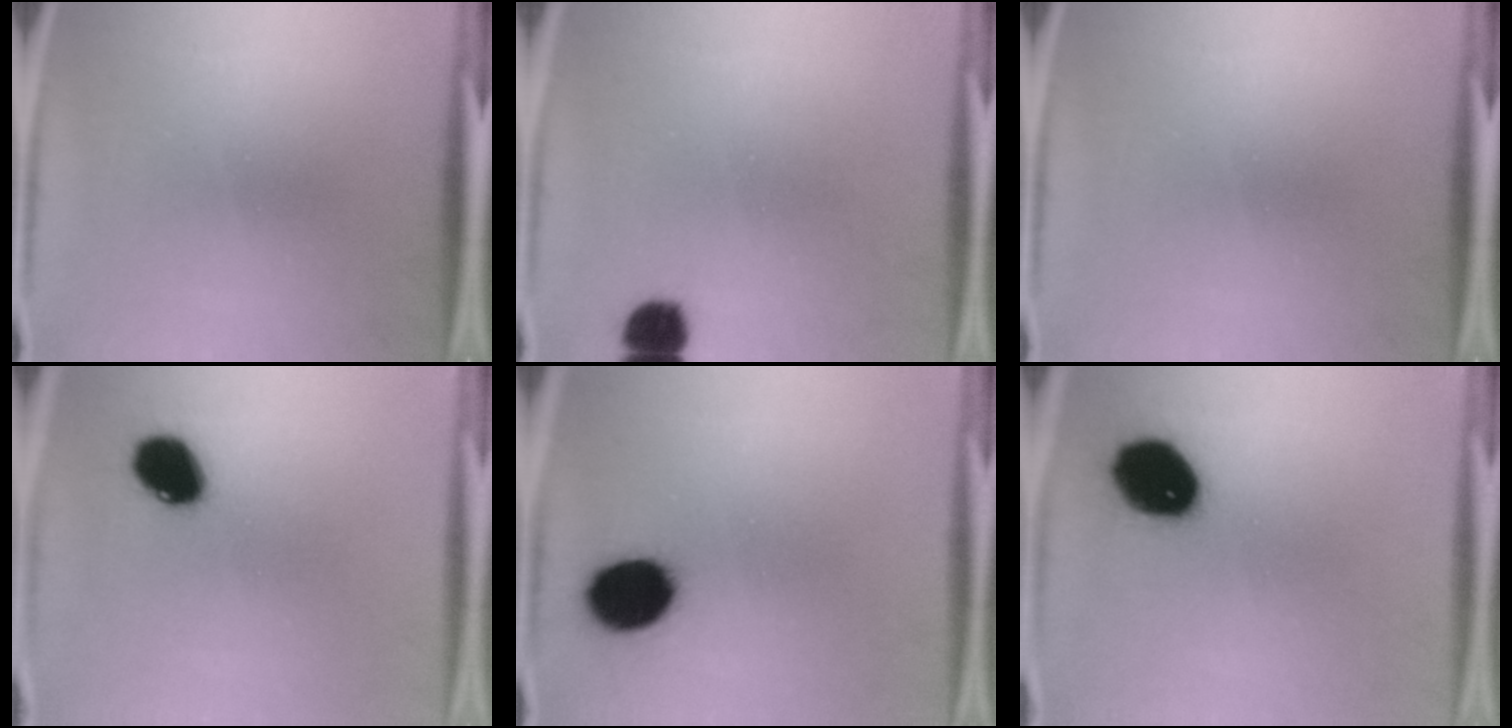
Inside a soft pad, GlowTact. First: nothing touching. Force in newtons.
{"total": 4.9}
{"total": 0.0}
{"total": 9.0}
{"total": 11.5}
{"total": 14.0}